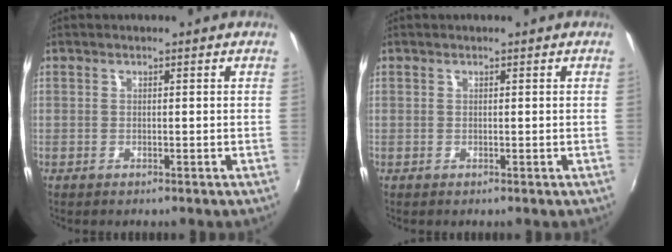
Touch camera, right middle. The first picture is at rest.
{"total": 0.0}